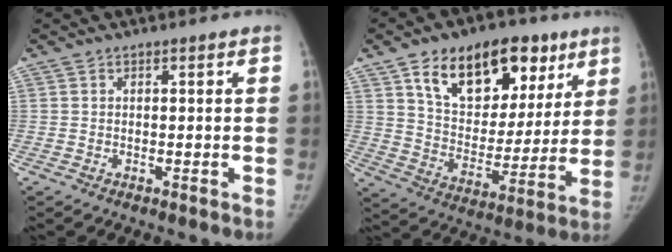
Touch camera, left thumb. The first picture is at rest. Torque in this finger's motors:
{"motor_torque": [0.36, 0.38, 1.47, -1.30, 0.12]}